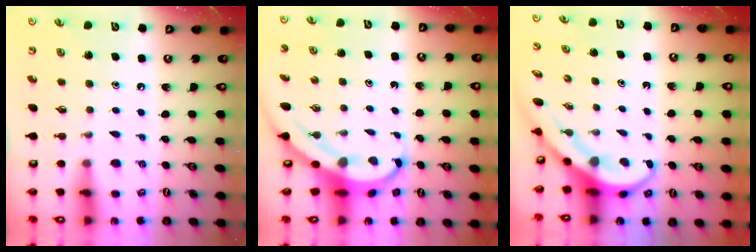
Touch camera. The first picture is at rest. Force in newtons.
{"total": 5.7, "press": 5.7, "slide": 0.6}
{"total": 4.0, "press": 3.9, "slide": 0.7}